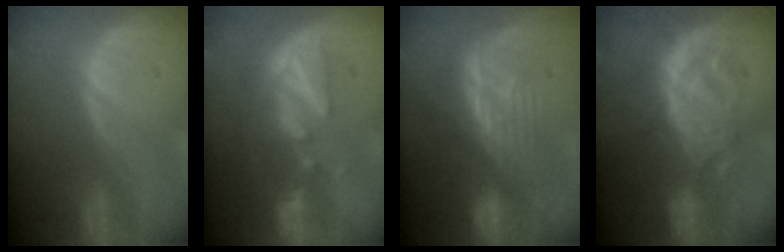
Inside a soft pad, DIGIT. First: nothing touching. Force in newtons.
{"total": 8.2, "press": 7.4, "slide": 3.5}
{"total": 9.2, "press": 8.7, "slide": 3.2}
{"total": 9.3, "press": 9.1, "slide": 1.9}